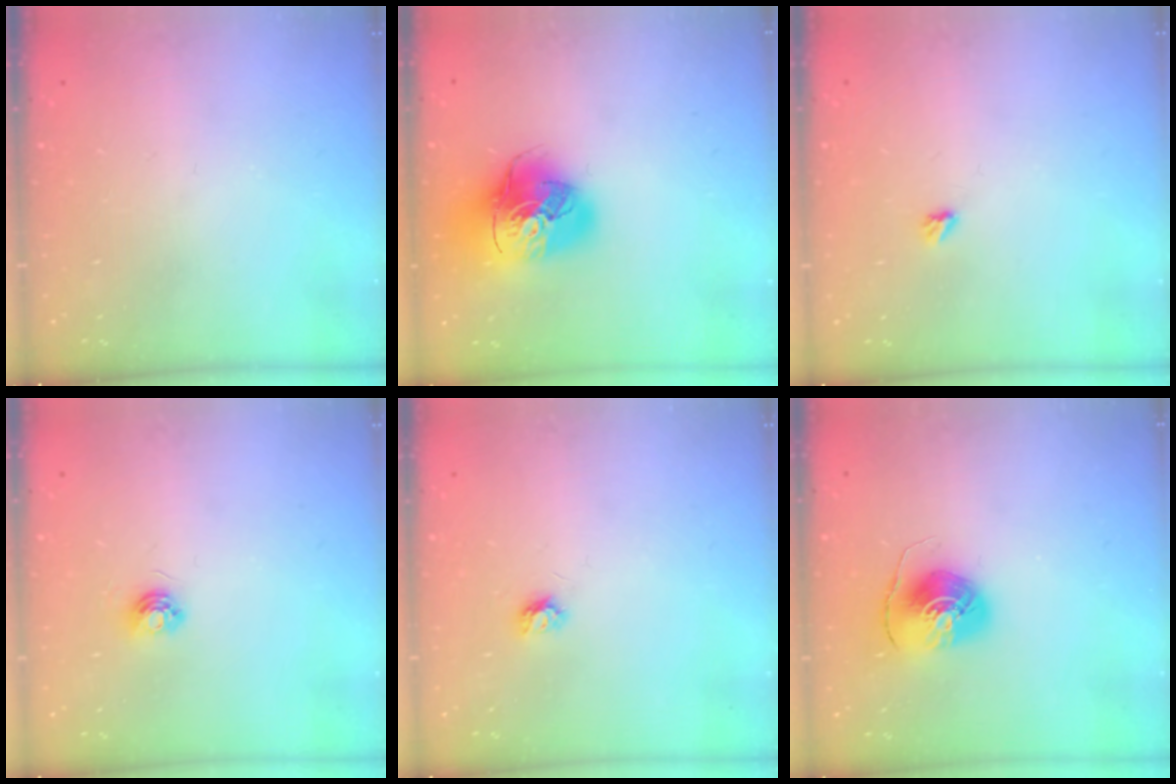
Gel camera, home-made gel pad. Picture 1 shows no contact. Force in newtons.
{"total": 17.1, "press": 17.0, "slide": 2.5}
{"total": 2.9, "press": 2.9, "slide": 0.5}
{"total": 4.7, "press": 4.7, "slide": 0.5}
{"total": 3.8, "press": 3.8, "slide": 0.4}
{"total": 8.8, "press": 8.7, "slide": 0.7}